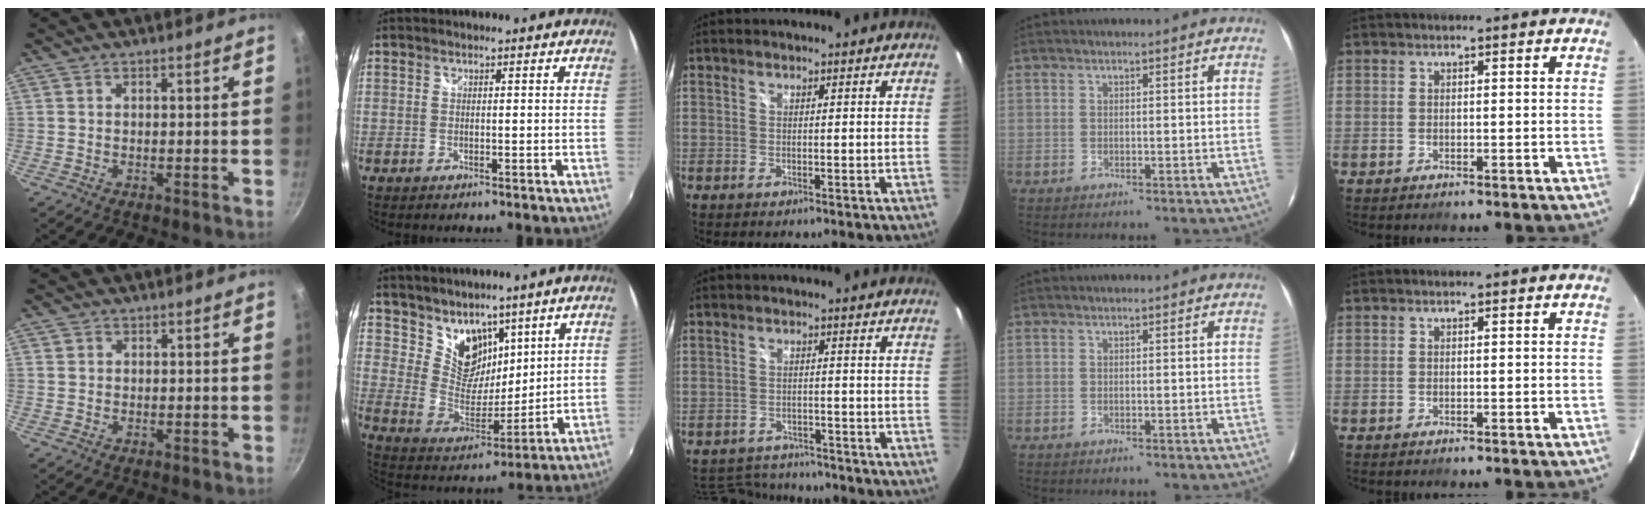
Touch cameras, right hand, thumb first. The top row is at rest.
{"thumb": {"total": 1.0, "force": [0.3, 0.9, 0.2], "torque": [0.002, 0.002, 0.002]}, "index": {"total": 11.6, "force": [8.1, 7.1, 4.1], "torque": [-0.071, 0.001, 0.162]}, "middle": {"total": 9.2, "force": [-8.3, 3.2, 2.0], "torque": [-0.055, 0.013, -0.121]}}